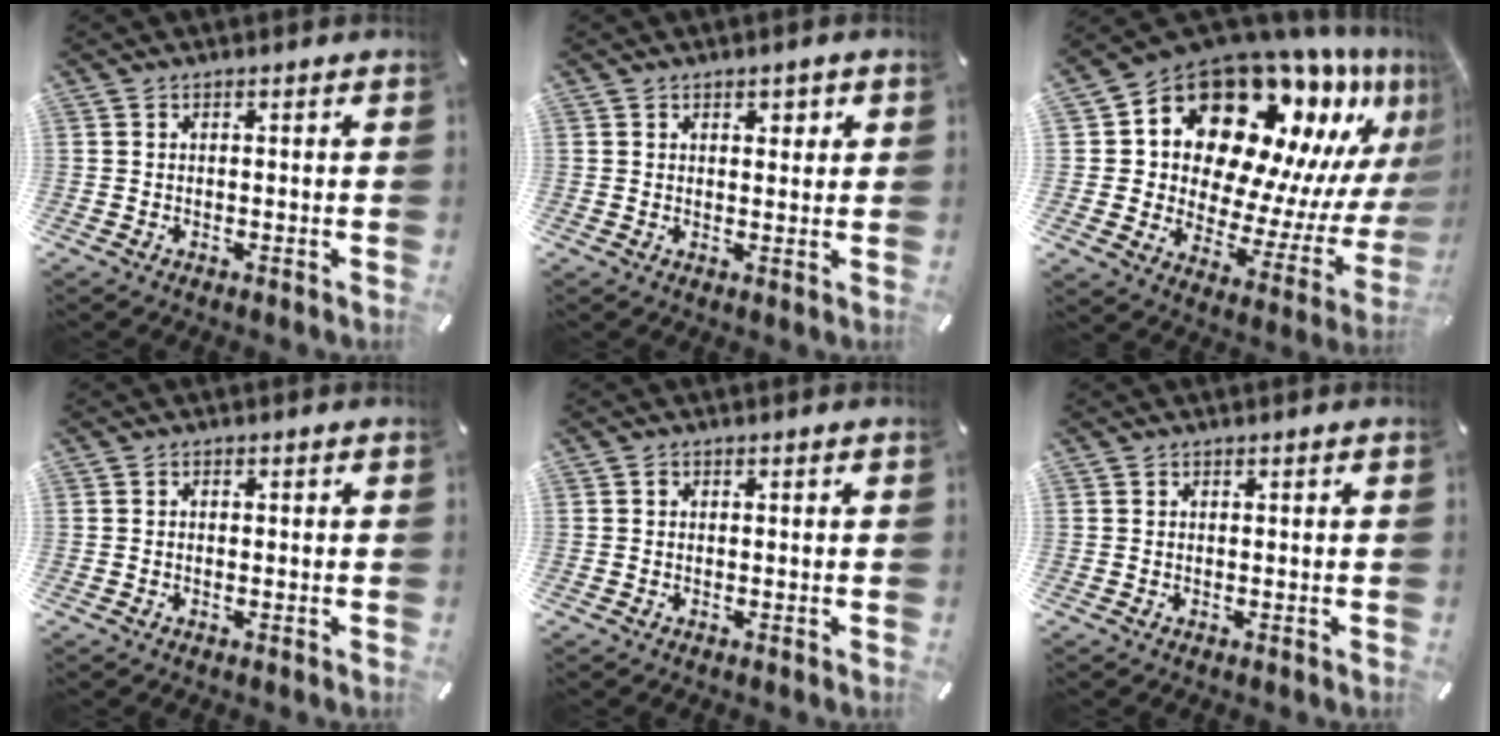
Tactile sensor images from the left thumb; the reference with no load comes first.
{"total": 2.1, "force": [1.2, 1.4, 1.0], "torque": [-0.005, -0.003, 0.015]}
{"total": 20.9, "force": [15.2, 10.8, 9.4], "torque": [-0.130, -0.148, 0.267]}
{"total": 0.7, "force": [-0.2, 0.5, 0.4], "torque": [-0.009, 0.001, -0.005]}
{"total": 0.5, "force": [0.0, 0.5, 0.2], "torque": [-0.003, 0.004, -0.001]}
{"total": 0.0}